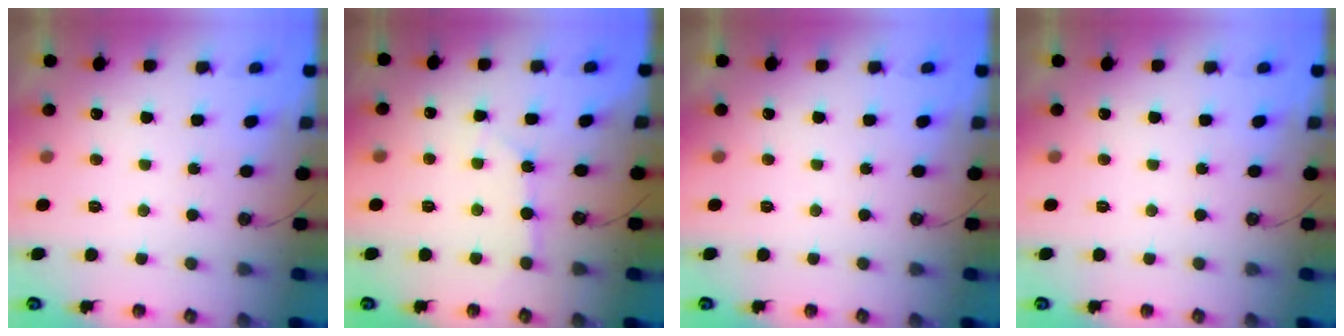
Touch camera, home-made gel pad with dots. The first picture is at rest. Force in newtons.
{"total": 3.3, "press": 3.3, "slide": 0.4}
{"total": 0.0}
{"total": 0.0}